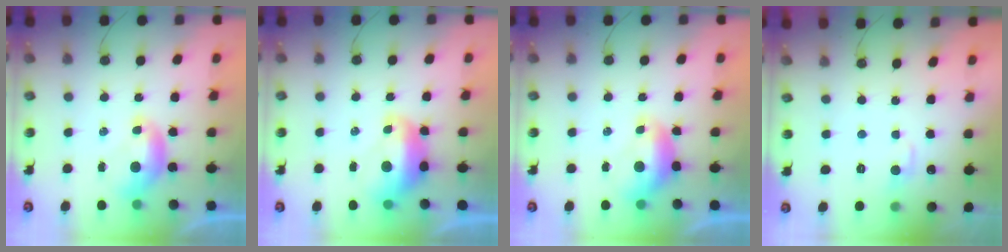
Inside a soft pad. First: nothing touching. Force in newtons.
{"total": 3.2, "press": 3.0, "slide": 0.8}
{"total": 0.7, "press": 0.6, "slide": 0.4}
{"total": 1.0, "press": 0.4, "slide": 0.9}